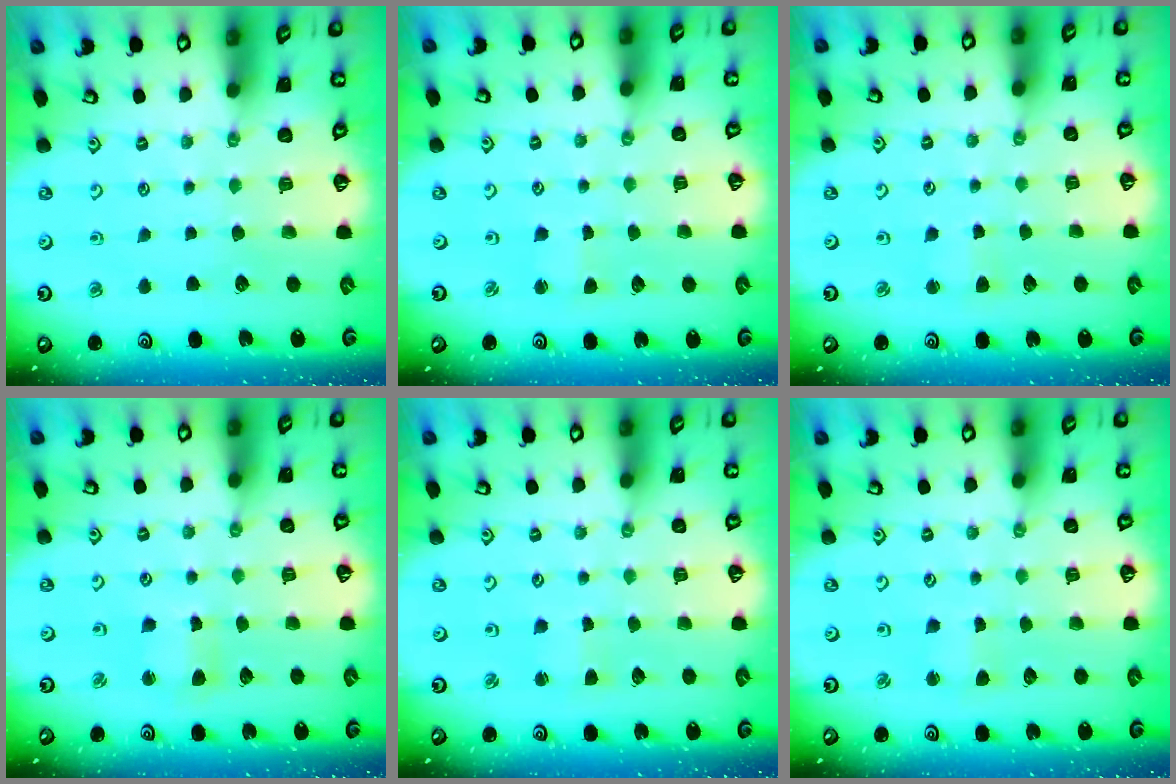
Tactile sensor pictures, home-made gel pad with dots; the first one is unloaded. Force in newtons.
{"total": 1.4, "press": 1.4, "slide": 0.3}
{"total": 2.7, "press": 2.7, "slide": 0.3}
{"total": 3.8, "press": 3.7, "slide": 0.4}
{"total": 1.9, "press": 1.9, "slide": 0.3}
{"total": 2.2, "press": 2.2, "slide": 0.3}